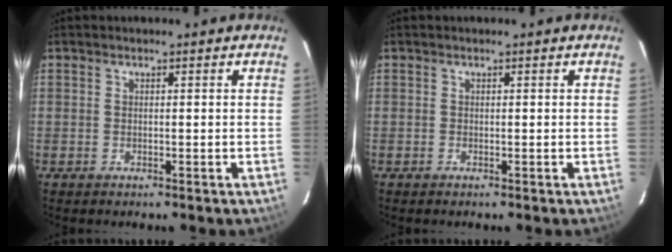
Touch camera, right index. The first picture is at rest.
{"total": 0.0}